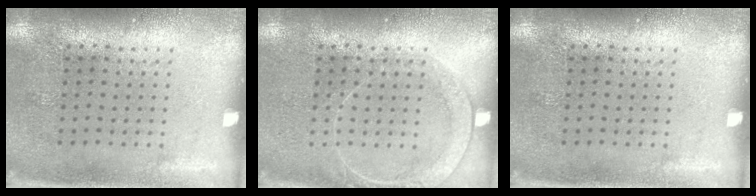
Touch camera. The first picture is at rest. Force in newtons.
{"total": 1.7, "press": 1.7, "slide": 0.3}
{"total": 0.0}